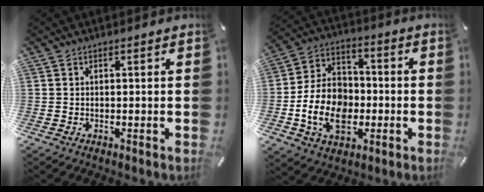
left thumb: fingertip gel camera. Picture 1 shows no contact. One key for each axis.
{"total": 14.9, "fx": -3.3, "fy": 11.3, "fz": 9.1, "tx": -0.191, "ty": 0.018, "tz": -0.059}